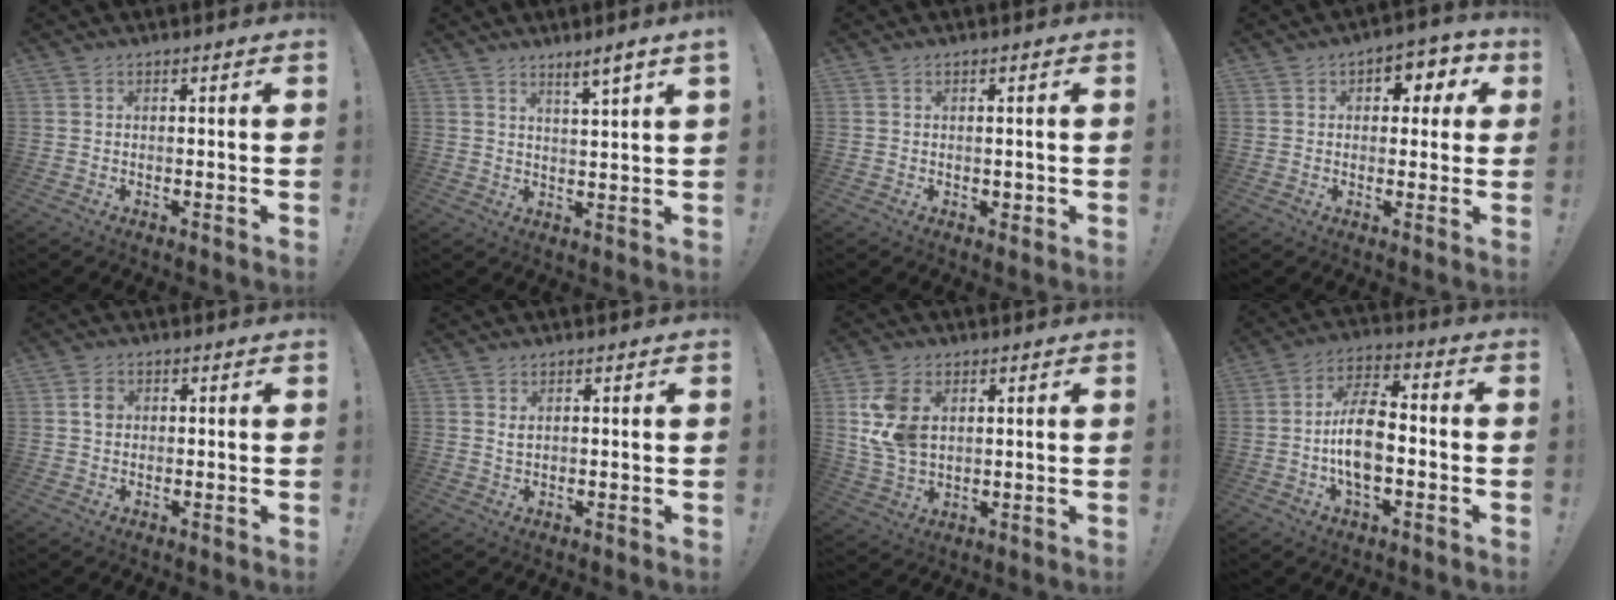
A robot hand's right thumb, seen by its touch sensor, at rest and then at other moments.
{"total": 4.7, "force": [3.4, -0.8, 3.1], "torque": [-0.033, -0.026, 0.049]}
{"total": 1.3, "force": [0.0, 1.1, 0.7], "torque": [-0.005, 0.000, -0.002]}
{"total": 5.3, "force": [1.5, 4.3, 2.8], "torque": [-0.017, -0.010, 0.021]}
{"total": 2.6, "force": [0.3, 2.2, 1.4], "torque": [-0.004, -0.003, 0.000]}
{"total": 1.4, "force": [0.7, 0.7, 1.0], "torque": [-0.022, 0.001, 0.013]}
{"total": 11.8, "force": [3.3, 8.1, 7.9], "torque": [-0.156, -0.008, 0.066]}
{"total": 12.1, "force": [-2.5, 6.3, 10.1], "torque": [-0.197, 0.015, -0.044]}